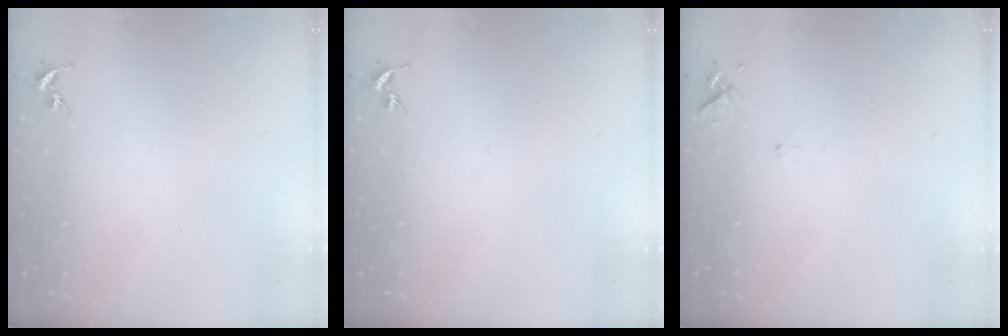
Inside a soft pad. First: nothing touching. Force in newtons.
{"total": 0.0}
{"total": 6.1, "press": 6.0, "slide": 0.8}